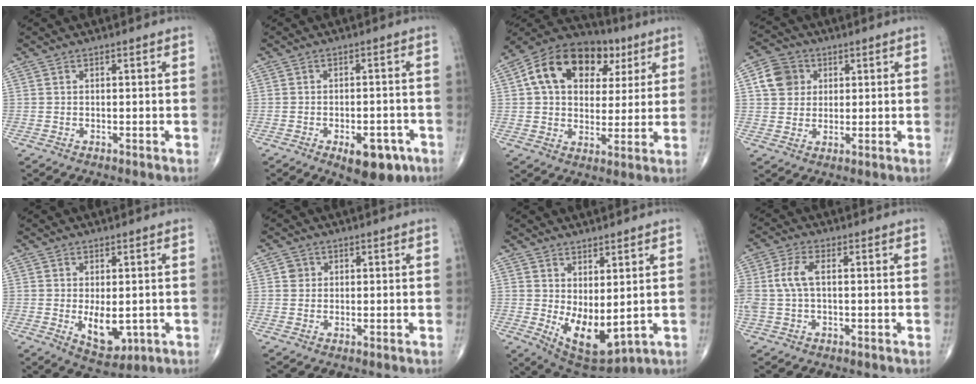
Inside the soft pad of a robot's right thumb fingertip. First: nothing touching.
{"total": 8.2, "force": [-4.0, 4.0, 5.8], "torque": [-0.060, 0.014, -0.047]}
{"total": 19.3, "force": [6.6, 13.2, 12.5], "torque": [-0.178, 0.014, 0.100]}
{"total": 7.3, "force": [2.0, 6.4, 2.8], "torque": [-0.031, 0.001, 0.032]}
{"total": 6.8, "force": [-0.9, 3.7, 5.6], "torque": [-0.069, -0.014, 0.002]}
{"total": 1.8, "force": [0.5, 1.7, 0.4], "torque": [0.003, 0.001, 0.003]}
{"total": 10.1, "force": [0.4, 4.8, 8.8], "torque": [-0.130, -0.026, 0.032]}
{"total": 6.2, "force": [0.6, 3.1, 5.4], "torque": [-0.144, 0.016, 0.010]}